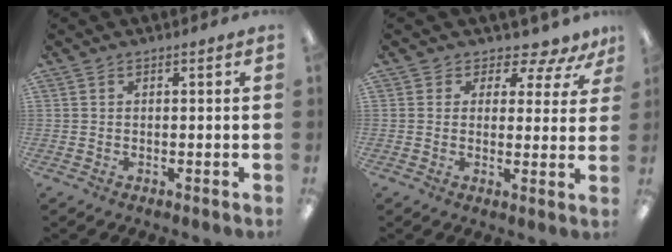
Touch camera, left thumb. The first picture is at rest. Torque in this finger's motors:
{"motor_torque": [-0.02, -0.07, -0.26, -0.22, 0.00]}